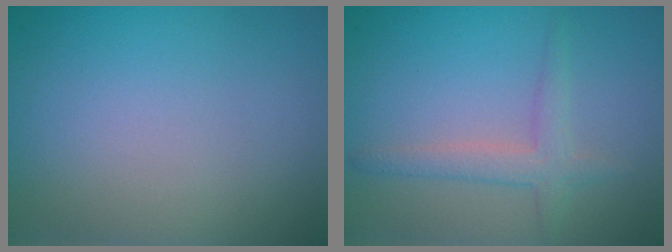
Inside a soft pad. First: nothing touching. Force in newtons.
{"total": 2.2, "press": 2.2, "slide": 0.1}